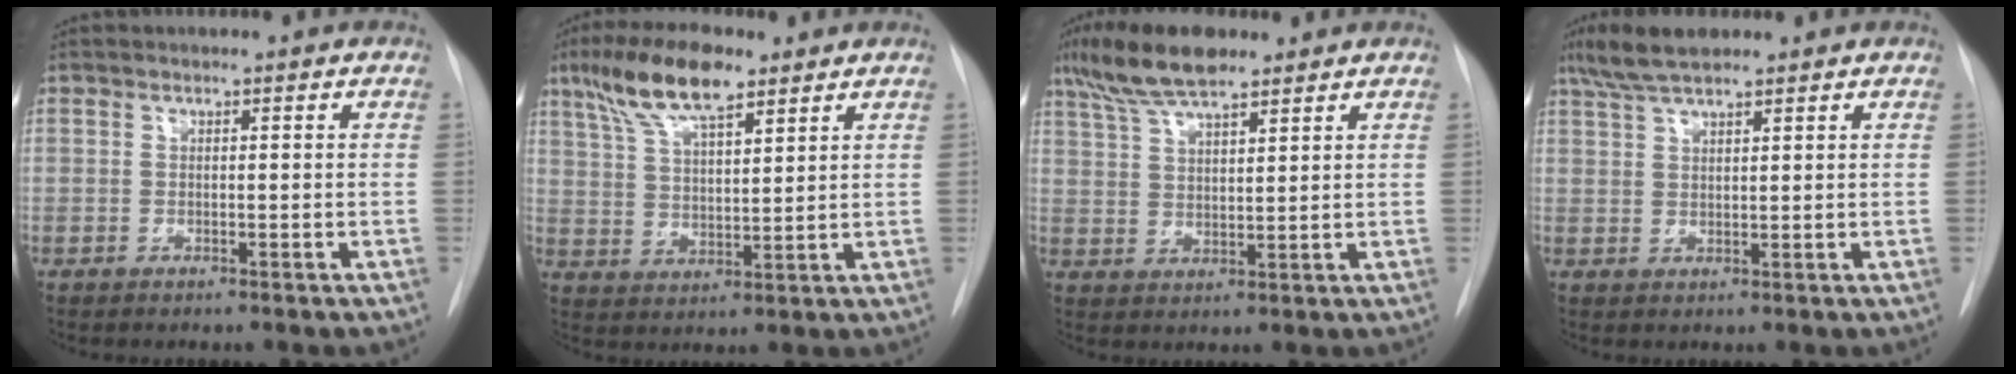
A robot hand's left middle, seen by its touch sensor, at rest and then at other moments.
{"total": 11.1, "force": [7.3, 2.9, 7.8], "torque": [-0.153, 0.021, 0.138]}
{"total": 9.5, "force": [7.2, 2.2, 5.9], "torque": [-0.117, 0.015, 0.132]}
{"total": 6.0, "force": [4.7, 1.2, 3.5], "torque": [-0.074, 0.017, 0.090]}